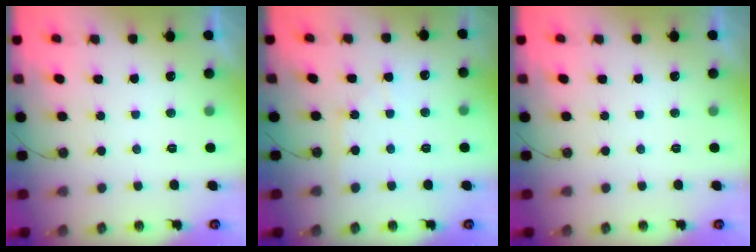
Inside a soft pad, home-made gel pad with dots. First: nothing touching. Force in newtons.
{"total": 5.1, "press": 5.0, "slide": 0.8}
{"total": 0.0}